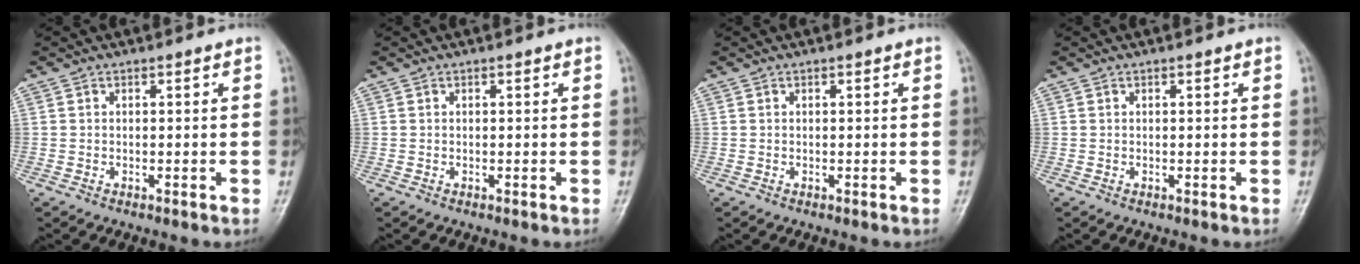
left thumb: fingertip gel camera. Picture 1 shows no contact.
{"total": 0.0}
{"total": 0.0}
{"total": 0.0}